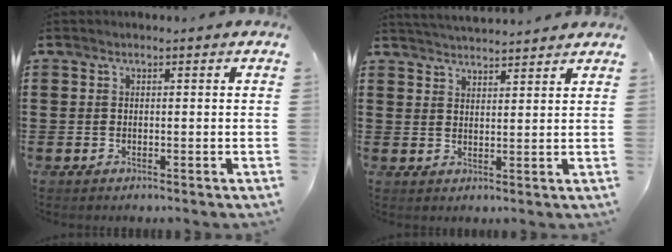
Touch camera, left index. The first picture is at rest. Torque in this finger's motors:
{"motor_torque": [0.28, -0.28, 0.56, 0.06]}